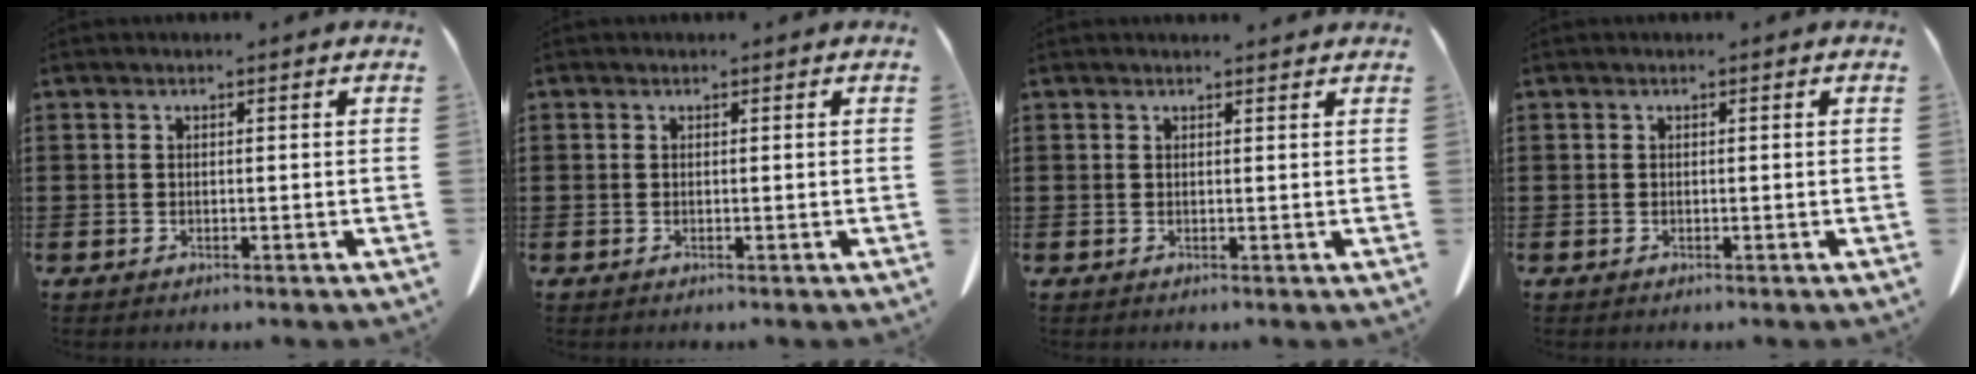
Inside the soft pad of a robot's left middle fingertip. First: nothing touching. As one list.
[{"total": 0.0}, {"total": 0.9, "force": [0.8, 0.0, 0.2], "torque": [-0.006, -0.001, 0.016]}, {"total": 0.0}]